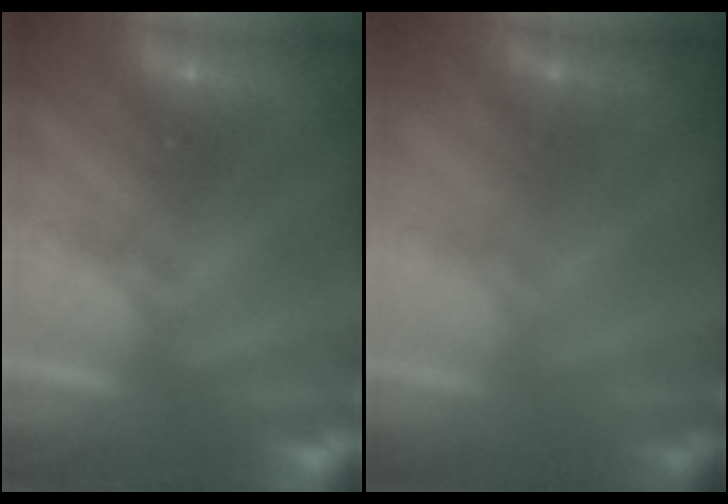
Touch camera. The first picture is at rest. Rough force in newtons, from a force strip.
{"total": 1.8}